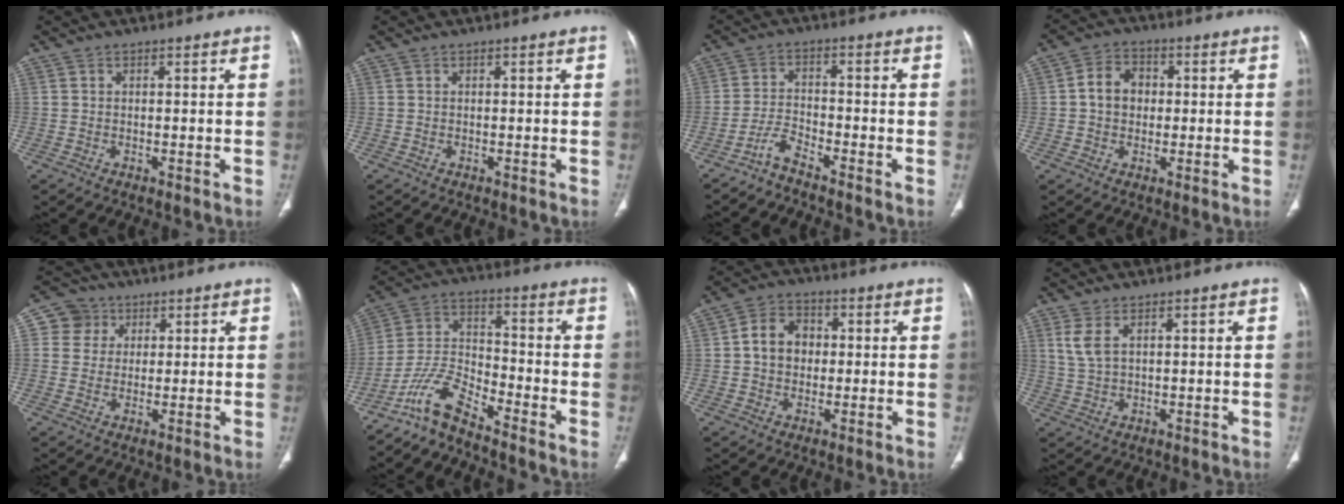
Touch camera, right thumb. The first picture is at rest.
{"total": 0.0}
{"total": 3.7, "force": [-3.4, 0.4, 1.3], "torque": [-0.031, 0.018, -0.073]}
{"total": 6.4, "force": [0.3, 5.2, 3.7], "torque": [-0.045, 0.015, 0.000]}
{"total": 5.6, "force": [1.9, 5.2, 0.6], "torque": [0.018, -0.001, 0.030]}
{"total": 8.4, "force": [-7.3, 1.6, 3.8], "torque": [-0.084, 0.063, -0.155]}
{"total": 7.4, "force": [0.4, 6.0, 4.3], "torque": [-0.051, 0.016, 0.000]}
{"total": 2.6, "force": [1.2, 1.3, 1.9], "torque": [-0.043, 0.005, 0.032]}